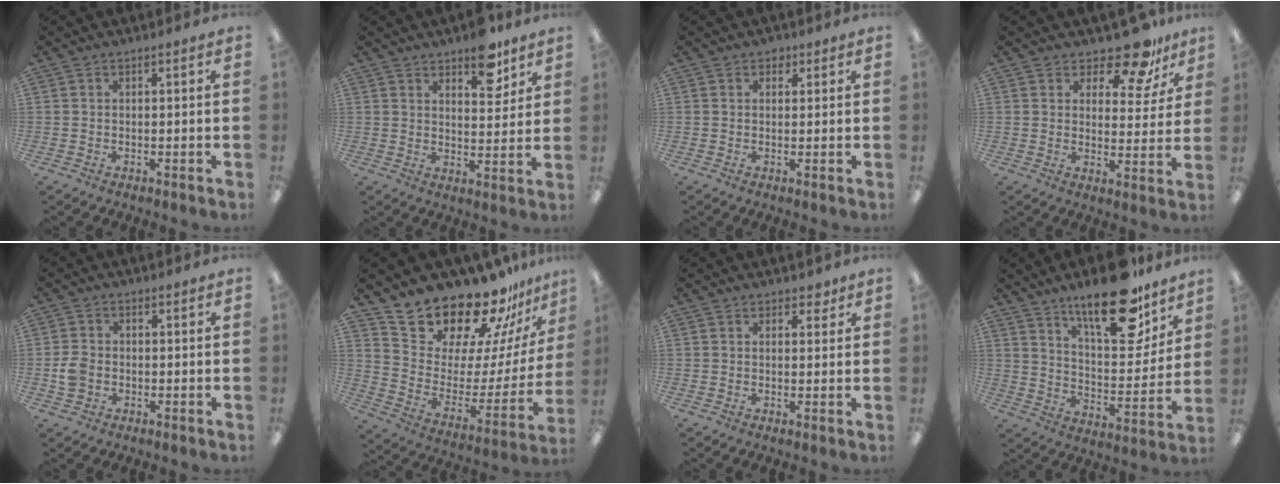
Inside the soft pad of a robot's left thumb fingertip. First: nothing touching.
{"total": 9.3, "force": [6.5, 4.3, 5.1], "torque": [-0.046, -0.041, 0.106]}
{"total": 1.9, "force": [1.2, 1.3, 0.7], "torque": [0.001, -0.004, 0.019]}
{"total": 10.6, "force": [8.6, 4.1, 4.7], "torque": [-0.058, -0.061, 0.151]}
{"total": 4.2, "force": [-1.0, 3.5, 2.2], "torque": [-0.043, 0.006, -0.018]}
{"total": 21.4, "force": [19.8, 6.7, 4.6], "torque": [-0.070, -0.175, 0.353]}
{"total": 2.2, "force": [1.5, 1.4, 0.9], "torque": [-0.003, -0.003, 0.023]}
{"total": 16.7, "force": [12.1, 6.3, 9.6], "torque": [-0.130, -0.071, 0.202]}